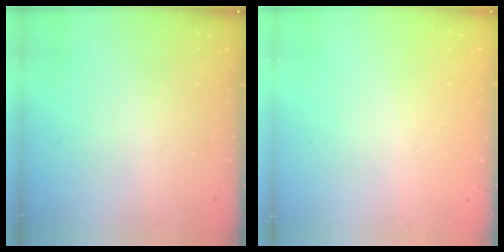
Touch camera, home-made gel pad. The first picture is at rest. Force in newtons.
{"total": 0.0}